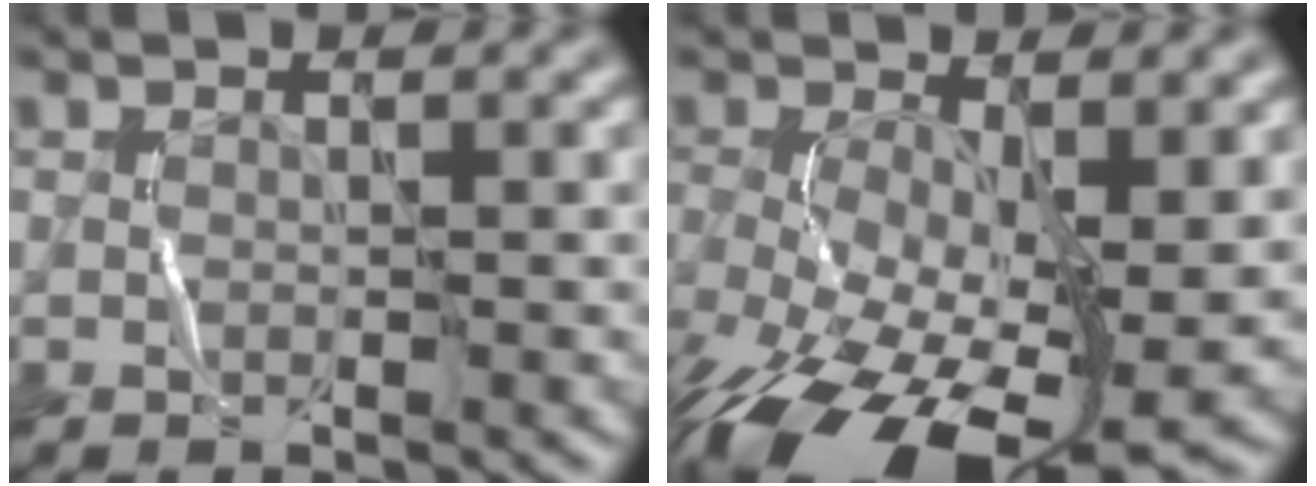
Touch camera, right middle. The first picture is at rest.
{"total": 13.7, "force": [-4.8, 6.1, 11.4], "torque": [-0.223, -0.048, -0.075]}